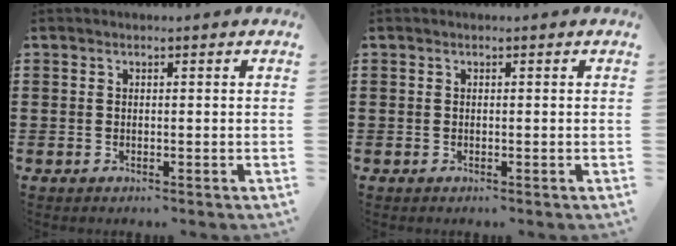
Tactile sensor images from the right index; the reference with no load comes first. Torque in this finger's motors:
{"motor_torque": [-0.01, 0.07, 0.00, 0.00]}